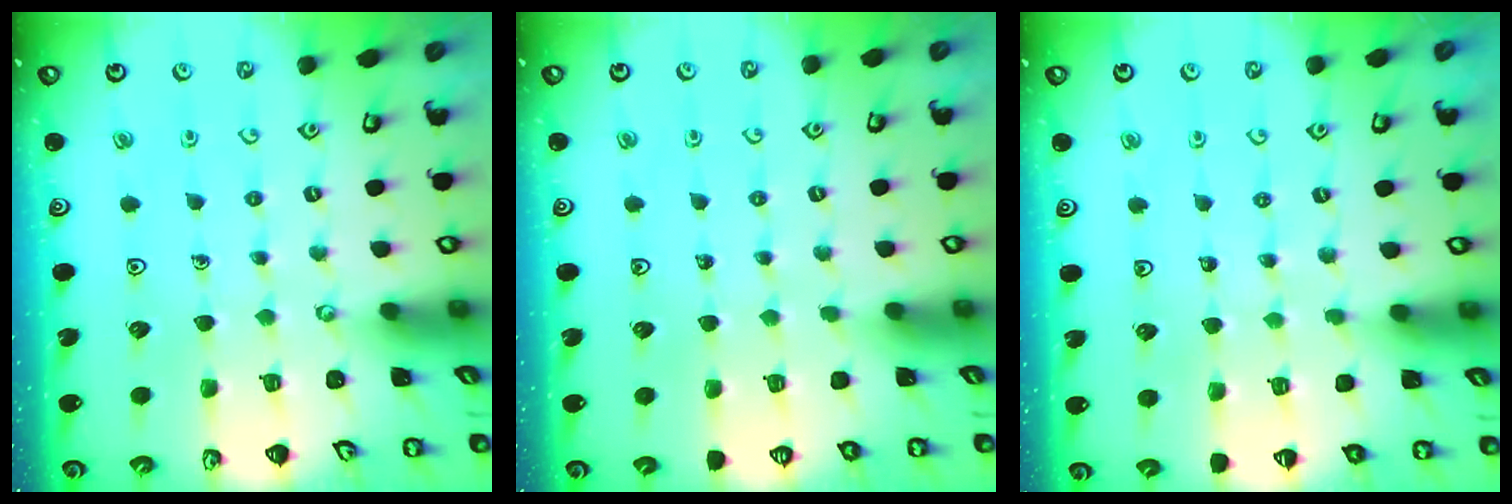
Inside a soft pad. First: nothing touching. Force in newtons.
{"total": 0.0}
{"total": 2.4, "press": 2.4, "slide": 0.5}